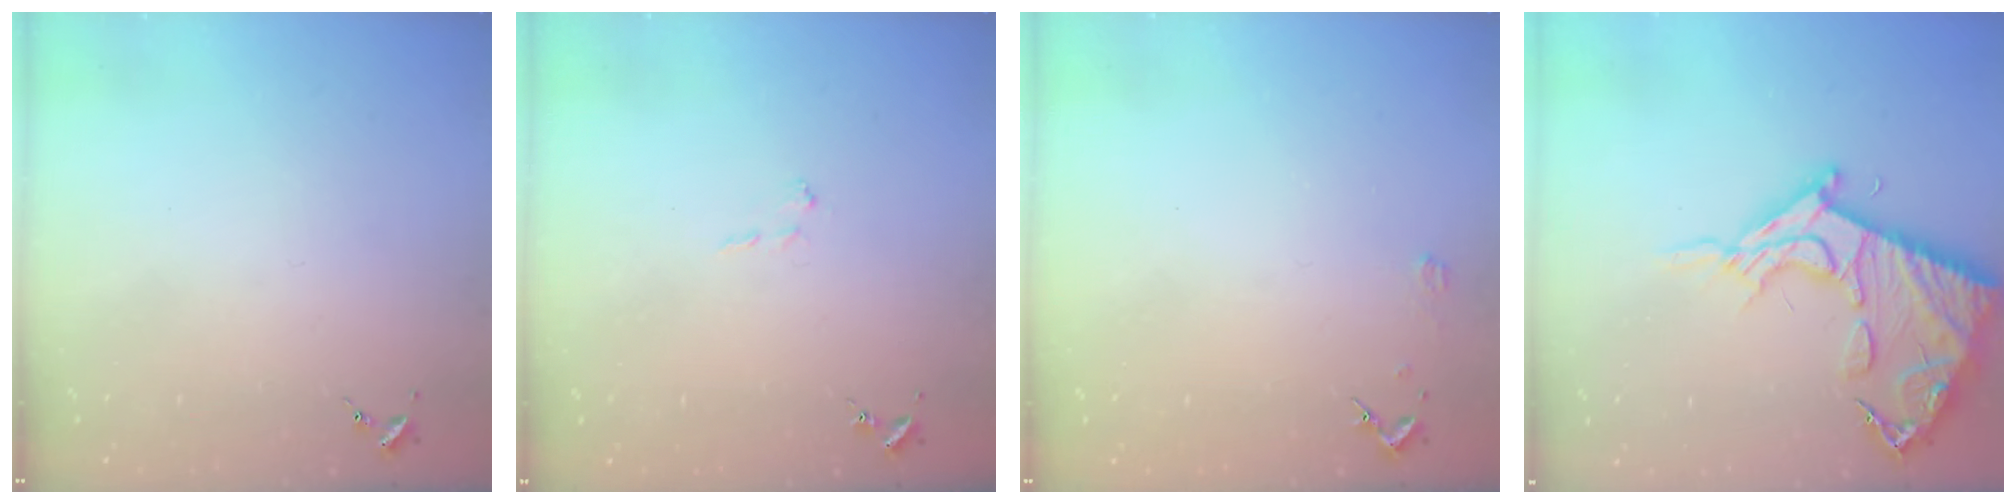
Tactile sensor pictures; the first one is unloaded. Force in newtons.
{"total": 4.4, "press": 4.3, "slide": 0.7}
{"total": 2.0, "press": 2.0, "slide": 0.2}
{"total": 17.0, "press": 16.9, "slide": 1.7}